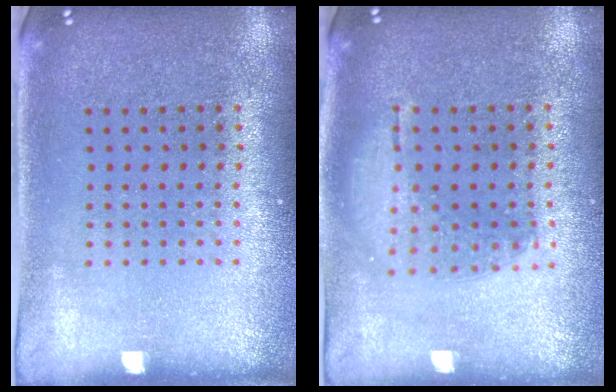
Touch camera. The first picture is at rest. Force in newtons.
{"total": 1.3, "press": 1.1, "slide": 0.5}